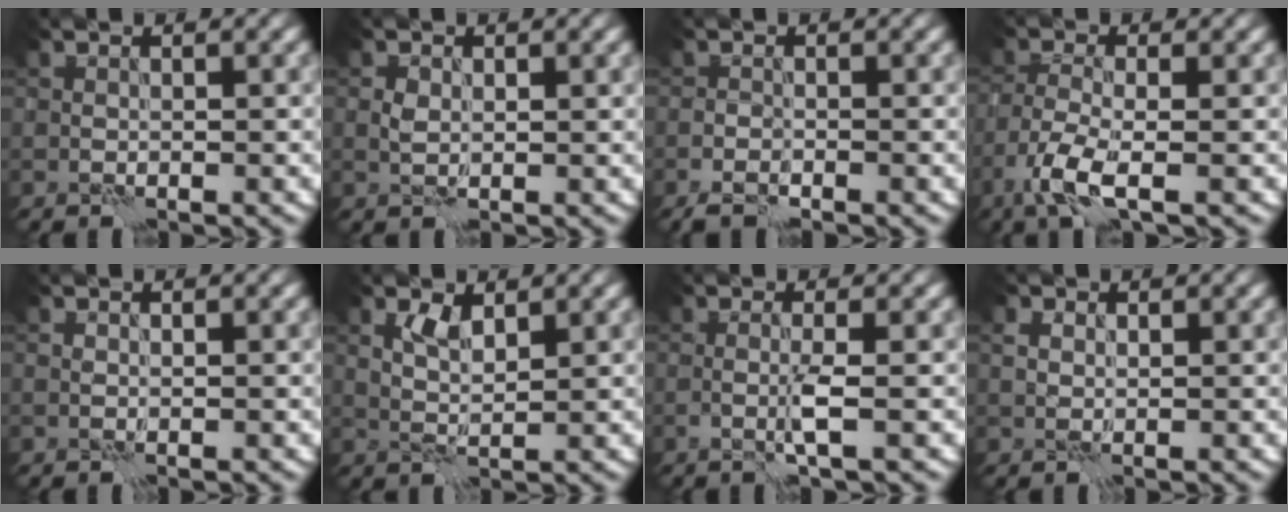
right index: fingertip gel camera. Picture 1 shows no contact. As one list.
[{"total": 1.0, "force": [0.5, 0.6, 0.7], "torque": [-0.015, -0.001, 0.010]}, {"total": 1.5, "force": [-1.2, 0.3, 0.9], "torque": [-0.021, -0.001, -0.025]}, {"total": 4.2, "force": [-2.3, 1.0, 3.4], "torque": [-0.078, -0.006, -0.051]}, {"total": 0.0}, {"total": 1.6, "force": [1.4, 0.1, 0.9], "torque": [-0.022, -0.002, 0.031]}, {"total": 1.4, "force": [-0.3, -0.5, 1.3], "torque": [-0.031, 0.000, -0.007]}, {"total": 0.8, "force": [0.7, 0.4, 0.1], "torque": [-0.009, 0.001, 0.015]}]